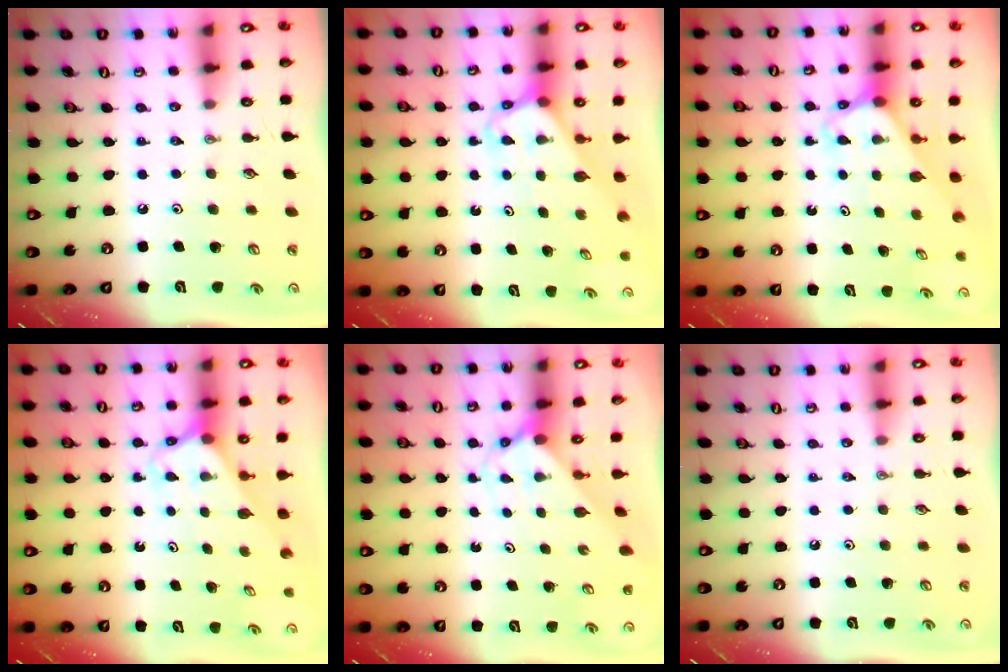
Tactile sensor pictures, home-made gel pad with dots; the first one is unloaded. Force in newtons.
{"total": 3.2, "press": 3.2, "slide": 0.2}
{"total": 2.6, "press": 2.6, "slide": 0.2}
{"total": 2.5, "press": 2.5, "slide": 0.2}
{"total": 2.3, "press": 2.3, "slide": 0.2}
{"total": 0.0}